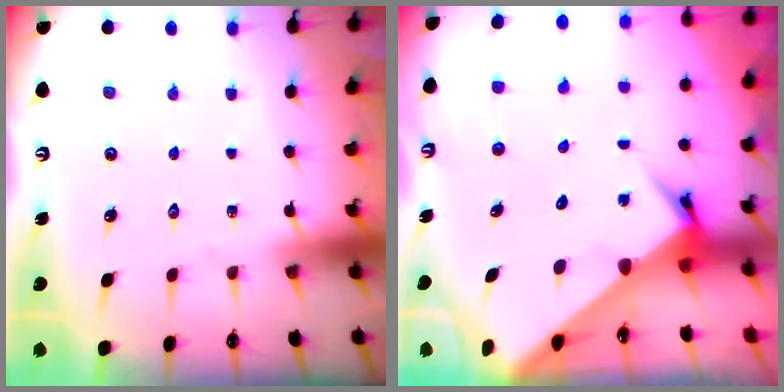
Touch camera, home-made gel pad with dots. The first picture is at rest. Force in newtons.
{"total": 4.5, "press": 4.5, "slide": 0.3}